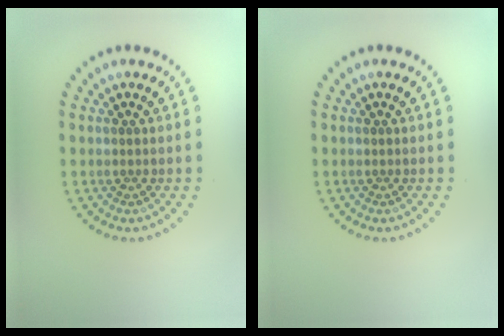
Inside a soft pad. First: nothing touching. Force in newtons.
{"total": 0.0}